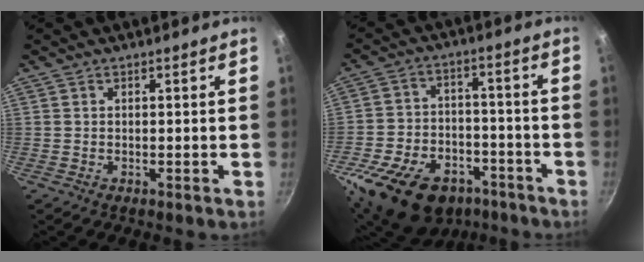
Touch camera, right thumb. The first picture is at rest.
{"total": 22.5, "force": [-12.9, 14.2, 11.8], "torque": [-0.197, 0.057, -0.204]}